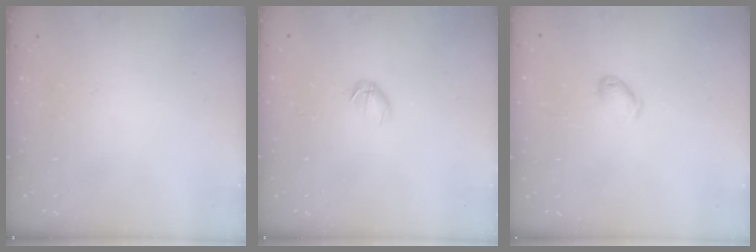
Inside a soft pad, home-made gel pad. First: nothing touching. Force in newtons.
{"total": 3.7, "press": 3.5, "slide": 1.2}
{"total": 3.6, "press": 3.5, "slide": 0.6}